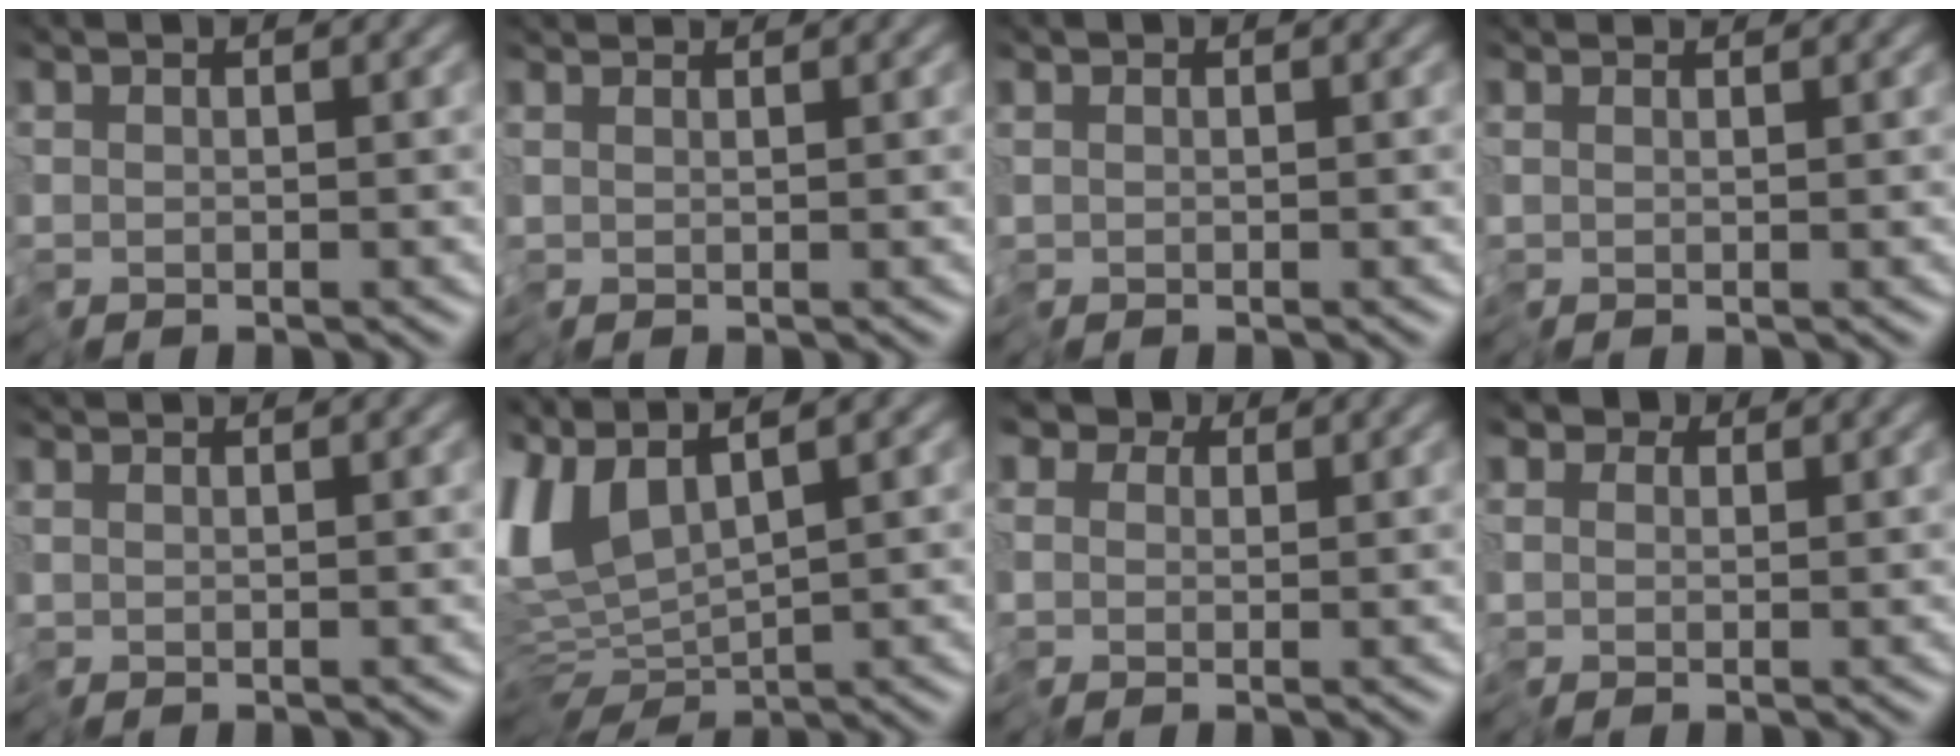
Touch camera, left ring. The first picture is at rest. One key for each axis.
{"total": 1.4, "fx": 1.4, "fy": 0.1, "fz": 0.3, "tx": -0.014, "ty": 0.006, "tz": 0.023}
{"total": 0.5, "fx": 0.1, "fy": 0.5, "fz": 0.2, "tx": -0.007, "ty": 0.001, "tz": 0.000}
{"total": 1.5, "fx": 1.4, "fy": 0.3, "fz": 0.5, "tx": -0.017, "ty": 0.008, "tz": 0.020}
{"total": 0.6, "fx": 0.6, "fy": -0.1, "fz": 0.1, "tx": -0.005, "ty": 0.005, "tz": 0.013}
{"total": 8.4, "fx": 1.5, "fy": 3.9, "fz": 7.3, "tx": -0.180, "ty": 0.001, "tz": 0.029}
{"total": 3.6, "fx": 1.2, "fy": 3.0, "fz": 1.4, "tx": -0.043, "ty": 0.006, "tz": 0.011}
{"total": 2.4, "fx": 0.5, "fy": 2.2, "fz": 0.8, "tx": -0.025, "ty": 0.001, "tz": 0.001}